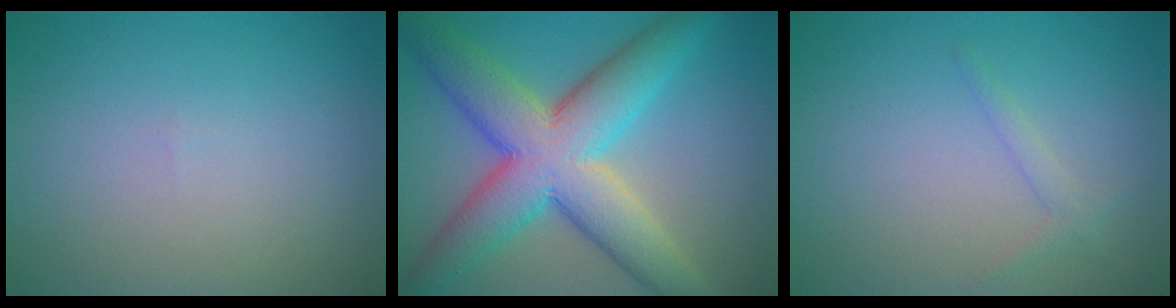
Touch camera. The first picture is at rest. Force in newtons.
{"total": 11.0, "press": 11.0, "slide": 0.5}
{"total": 1.1, "press": 1.1, "slide": 0.1}